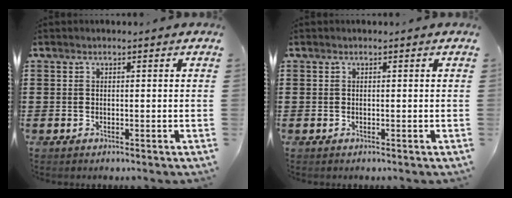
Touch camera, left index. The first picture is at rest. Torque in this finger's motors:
{"motor_torque": [0.00, 0.00, 0.00, 0.00]}